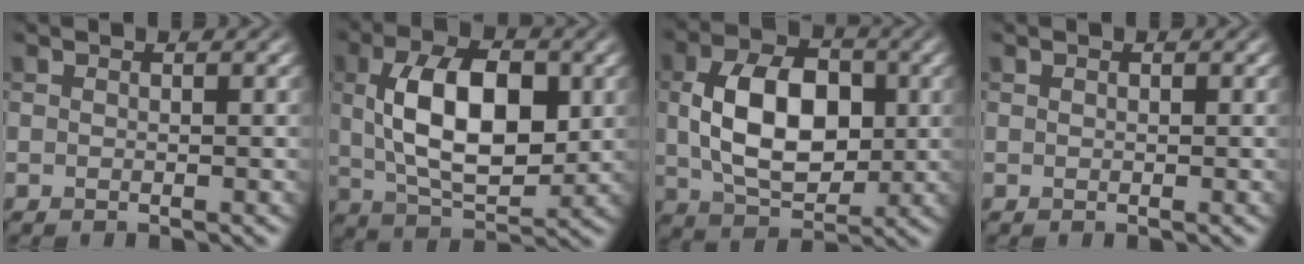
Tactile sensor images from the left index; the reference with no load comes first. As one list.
[{"total": 9.4, "force": [1.1, 4.9, 8.0], "torque": [-0.139, 0.005, 0.018]}, {"total": 8.8, "force": [0.6, 5.6, 6.8], "torque": [-0.127, 0.004, 0.008]}, {"total": 0.0}]